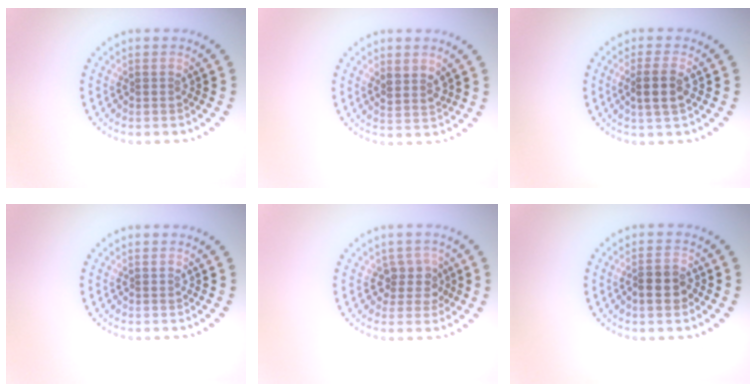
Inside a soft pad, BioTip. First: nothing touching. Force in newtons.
{"total": 1.9, "press": 1.7, "slide": 1.0}
{"total": 2.6, "press": 2.3, "slide": 1.1}
{"total": 0.0}
{"total": 2.3, "press": 1.8, "slide": 1.3}
{"total": 2.6, "press": 2.4, "slide": 1.0}